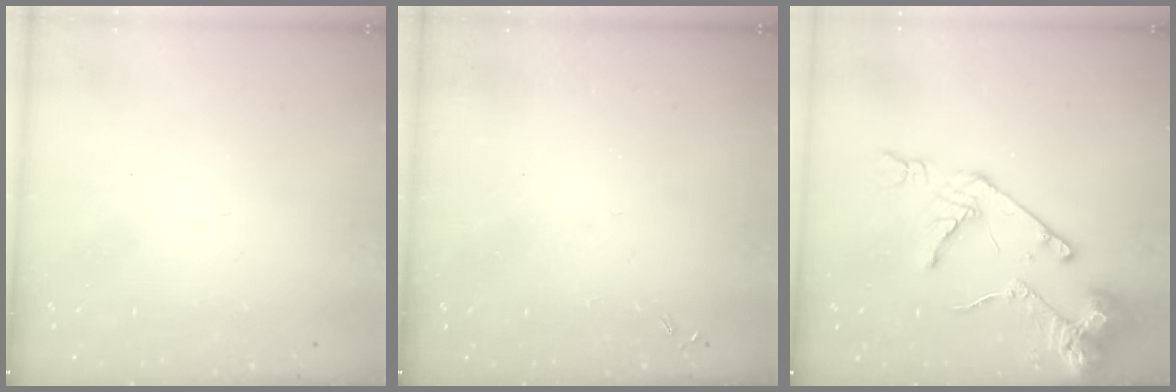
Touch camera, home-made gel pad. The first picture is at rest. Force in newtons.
{"total": 0.0}
{"total": 14.9, "press": 14.8, "slide": 1.7}